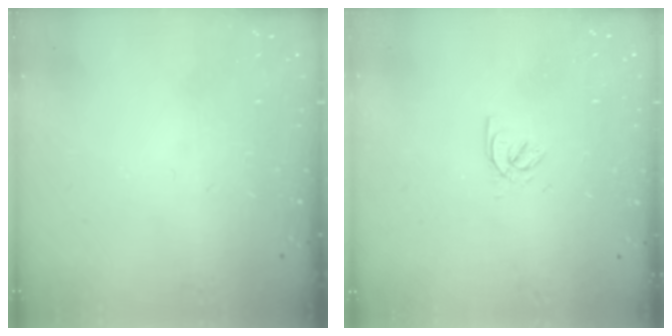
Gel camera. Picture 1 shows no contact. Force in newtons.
{"total": 2.3, "press": 2.2, "slide": 0.3}